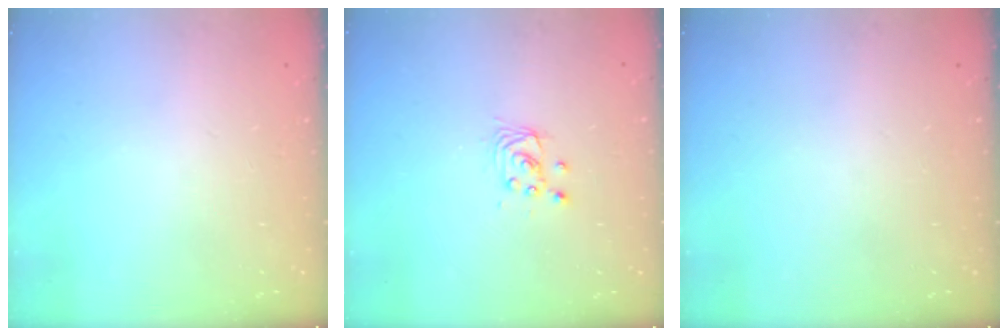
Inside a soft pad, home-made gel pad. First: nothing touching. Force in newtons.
{"total": 2.8, "press": 2.8, "slide": 0.2}
{"total": 0.0}